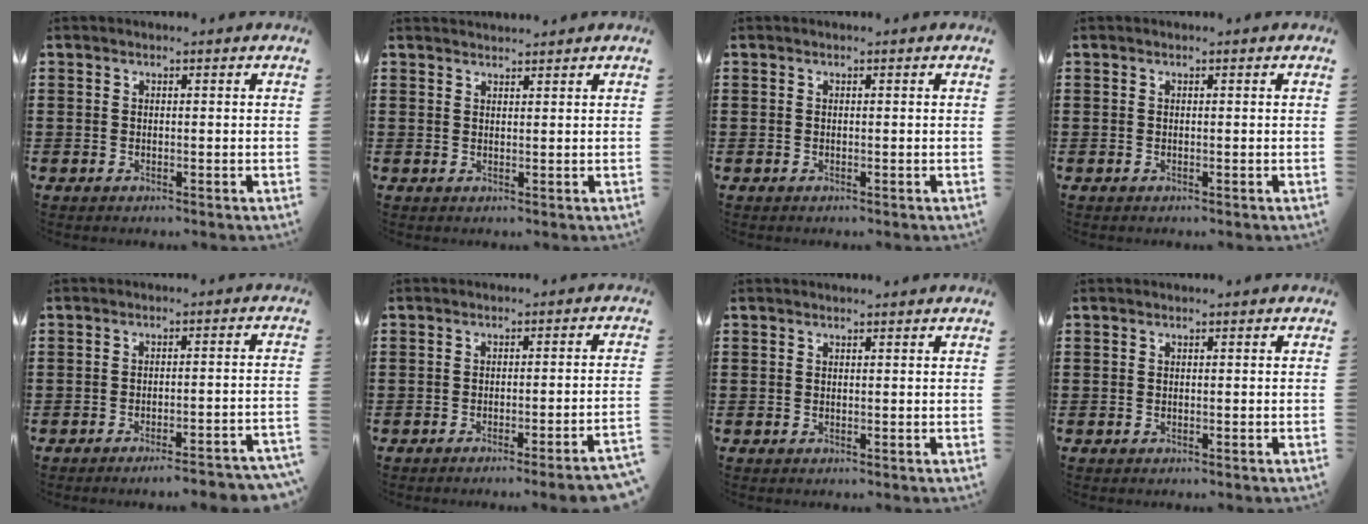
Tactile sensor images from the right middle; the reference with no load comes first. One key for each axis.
{"total": 1.4, "fx": 1.4, "fy": 0.1, "fz": 0.0, "tx": -0.003, "ty": 0.000, "tz": 0.026}
{"total": 0.0}
{"total": 0.0}
{"total": 3.6, "fx": -3.2, "fy": -0.3, "fz": 1.6, "tx": -0.025, "ty": -0.005, "tz": -0.063}
{"total": 3.0, "fx": -2.5, "fy": -0.6, "fz": 1.6, "tx": -0.026, "ty": -0.005, "tz": -0.051}
{"total": 0.0}
{"total": 0.0}